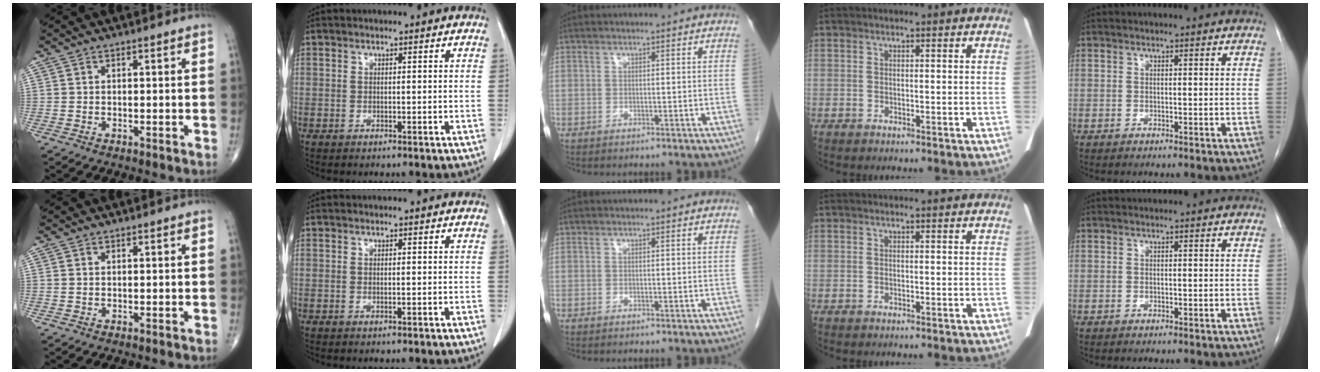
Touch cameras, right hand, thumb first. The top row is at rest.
{}